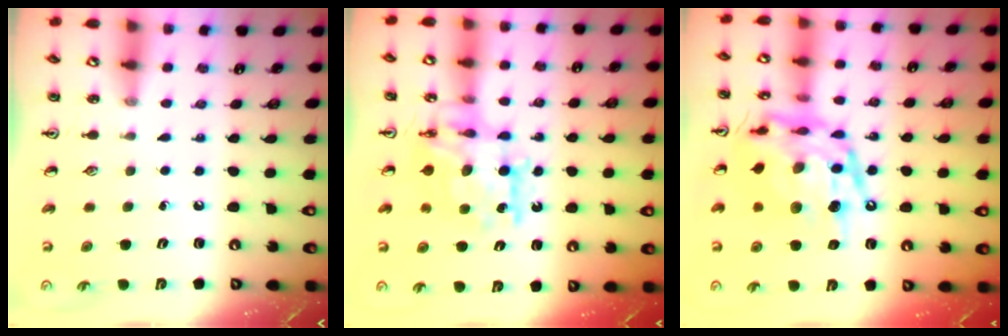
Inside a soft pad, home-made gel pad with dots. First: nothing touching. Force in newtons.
{"total": 11.5, "press": 11.4, "slide": 1.0}
{"total": 18.7, "press": 18.6, "slide": 1.6}